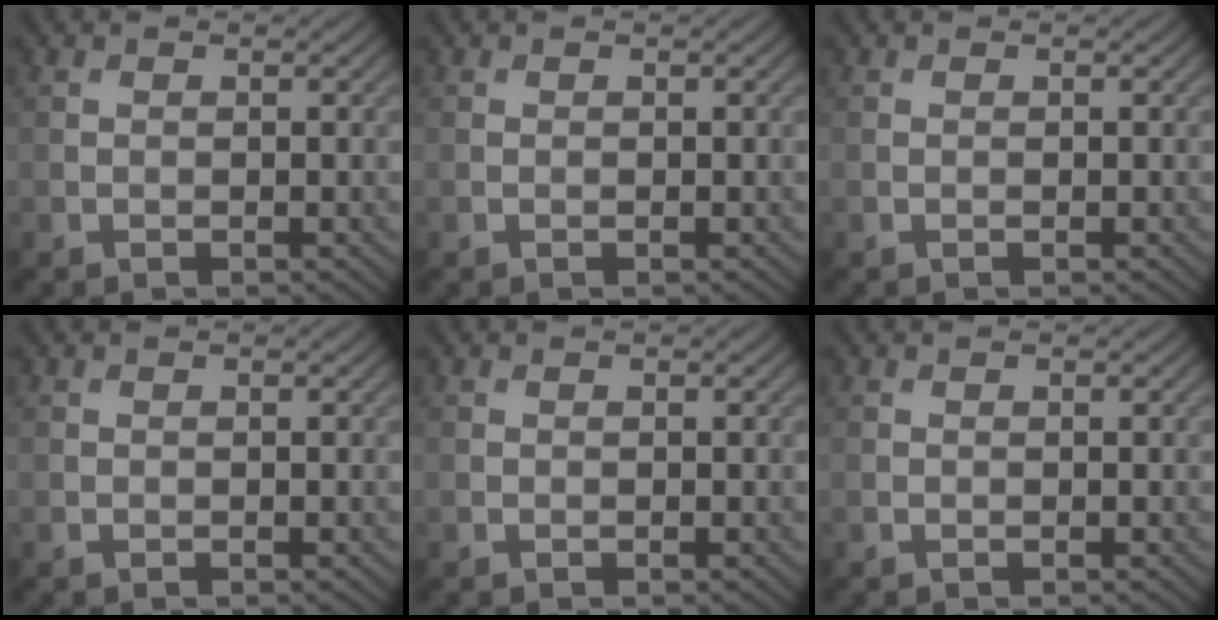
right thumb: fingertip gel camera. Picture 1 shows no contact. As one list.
[{"total": 0.0}, {"total": 0.0}, {"total": 0.0}, {"total": 0.0}, {"total": 0.0}]